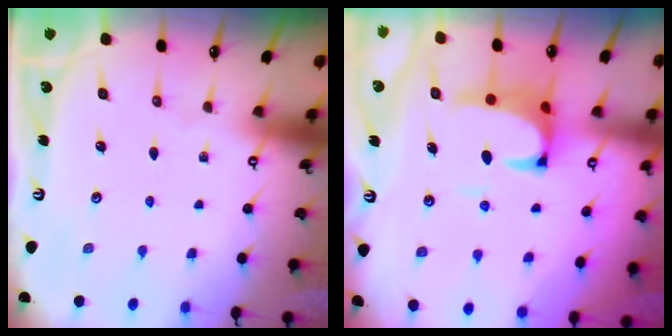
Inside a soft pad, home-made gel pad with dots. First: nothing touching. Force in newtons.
{"total": 3.5, "press": 3.3, "slide": 1.2}